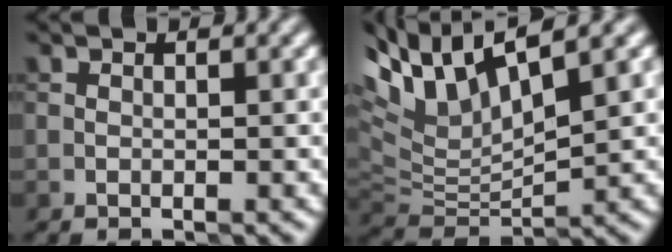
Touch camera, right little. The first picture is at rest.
{"total": 8.2, "force": [5.5, 2.5, 5.6], "torque": [-0.122, 0.013, 0.098]}